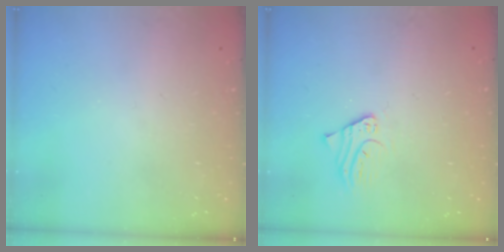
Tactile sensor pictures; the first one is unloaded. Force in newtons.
{"total": 2.2, "press": 2.2, "slide": 0.3}